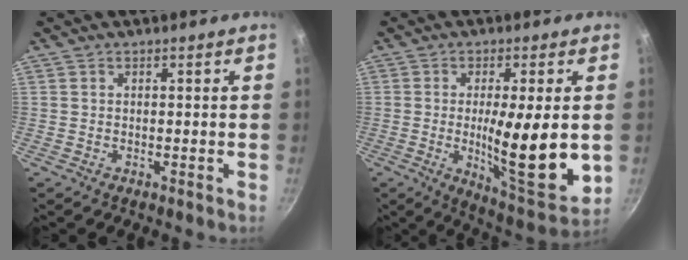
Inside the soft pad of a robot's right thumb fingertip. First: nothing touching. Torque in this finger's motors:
{"motor_torque": [-0.51, 1.47, 1.36, 0.40, 0.15]}